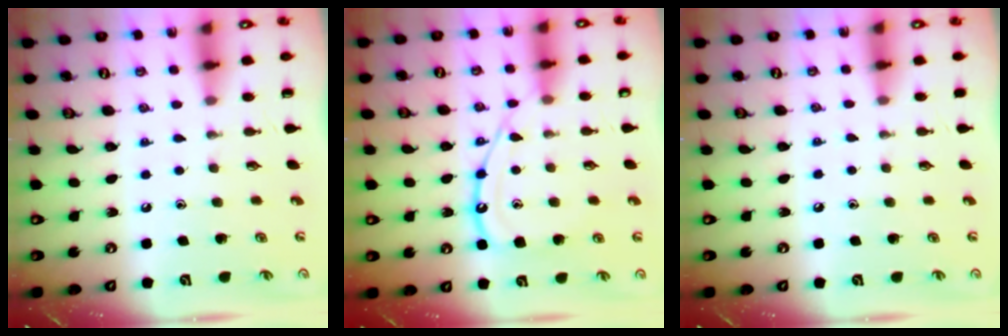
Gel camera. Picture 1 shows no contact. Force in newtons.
{"total": 14.4, "press": 14.3, "slide": 1.2}
{"total": 4.1, "press": 4.0, "slide": 0.7}